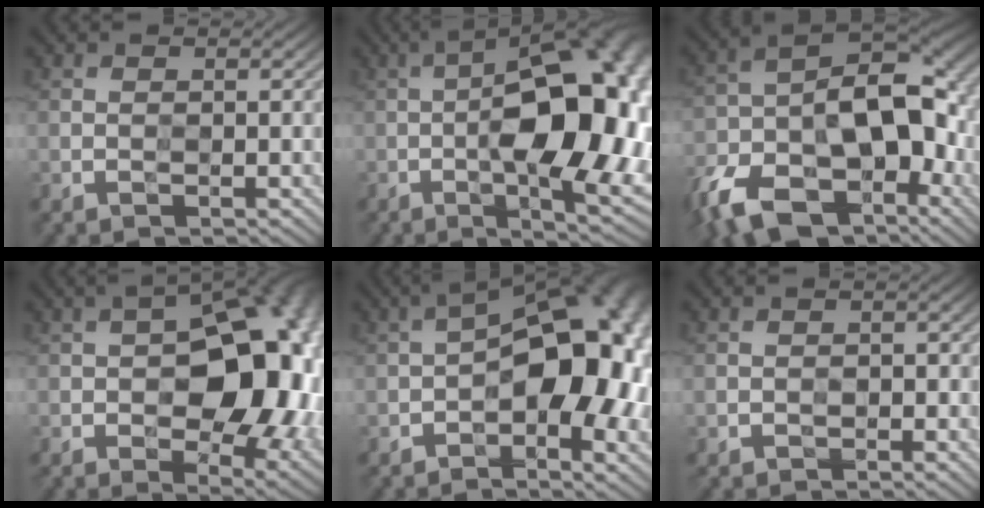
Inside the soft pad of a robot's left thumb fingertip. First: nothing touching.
{"total": 20.2, "force": [-1.8, 8.6, 18.2], "torque": [-0.235, 0.019, -0.034]}
{"total": 18.6, "force": [-8.0, 10.3, 13.2], "torque": [-0.238, -0.032, -0.141]}
{"total": 17.8, "force": [-0.7, 10.1, 14.7], "torque": [-0.162, 0.010, -0.012]}
{"total": 18.1, "force": [-1.3, 9.4, 15.4], "torque": [-0.194, 0.017, -0.035]}
{"total": 1.0, "force": [-0.7, 0.7, 0.3], "torque": [-0.004, 0.001, -0.015]}